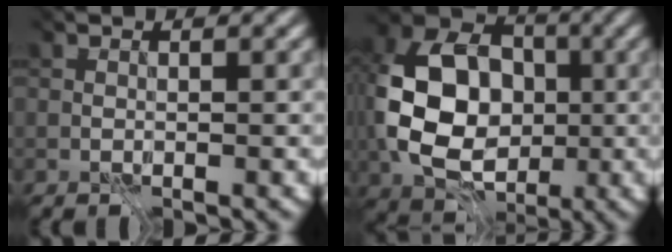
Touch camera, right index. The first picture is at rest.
{"total": 10.1, "force": [-2.6, 7.2, 6.7], "torque": [-0.141, -0.020, -0.023]}